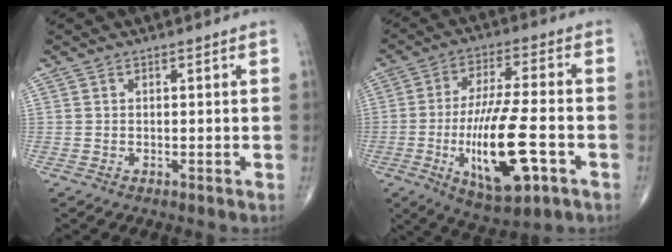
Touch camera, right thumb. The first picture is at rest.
{"total": 17.4, "force": [-5.0, 5.4, 15.7], "torque": [-0.287, 0.012, -0.075]}